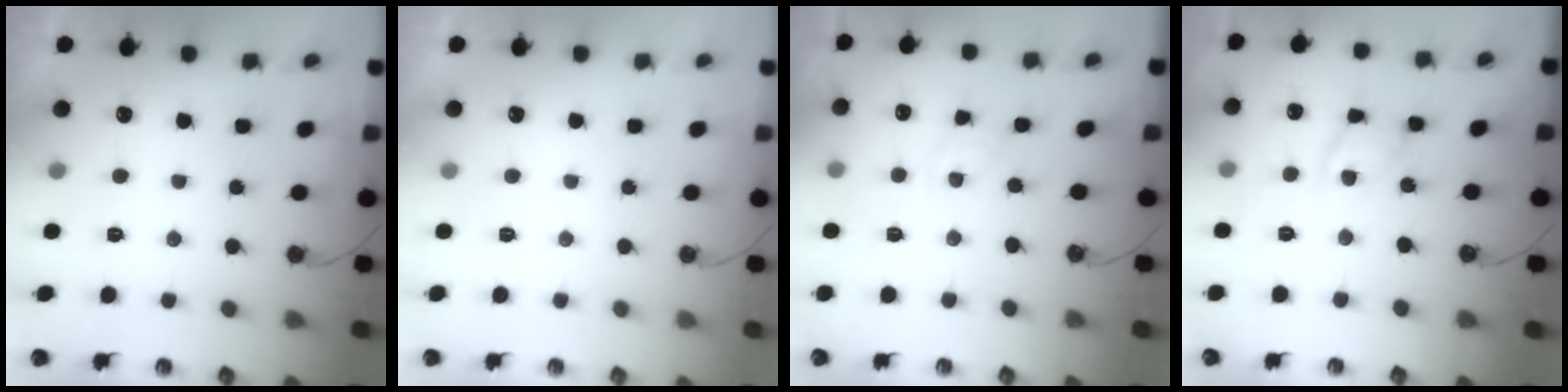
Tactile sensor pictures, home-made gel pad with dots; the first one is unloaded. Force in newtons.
{"total": 0.0}
{"total": 2.1, "press": 2.1, "slide": 0.3}
{"total": 9.7, "press": 9.7, "slide": 0.6}